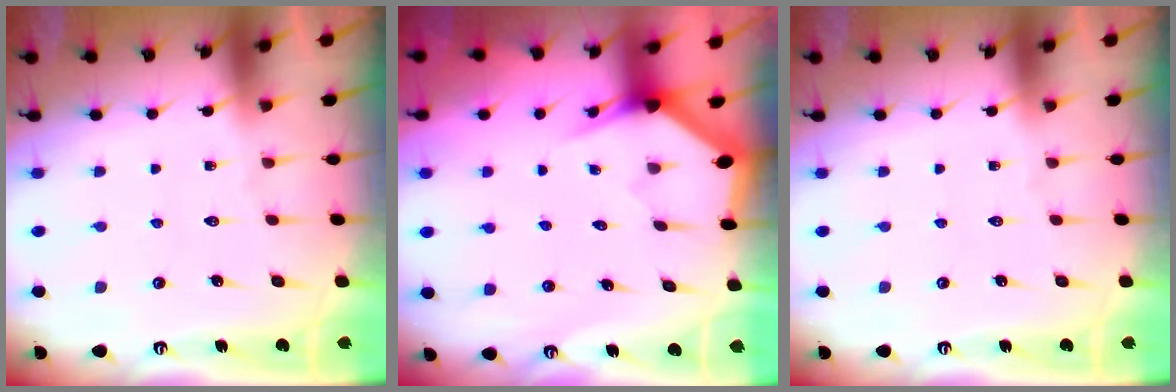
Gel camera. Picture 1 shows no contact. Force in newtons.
{"total": 3.0, "press": 3.0, "slide": 0.0}
{"total": 0.0}